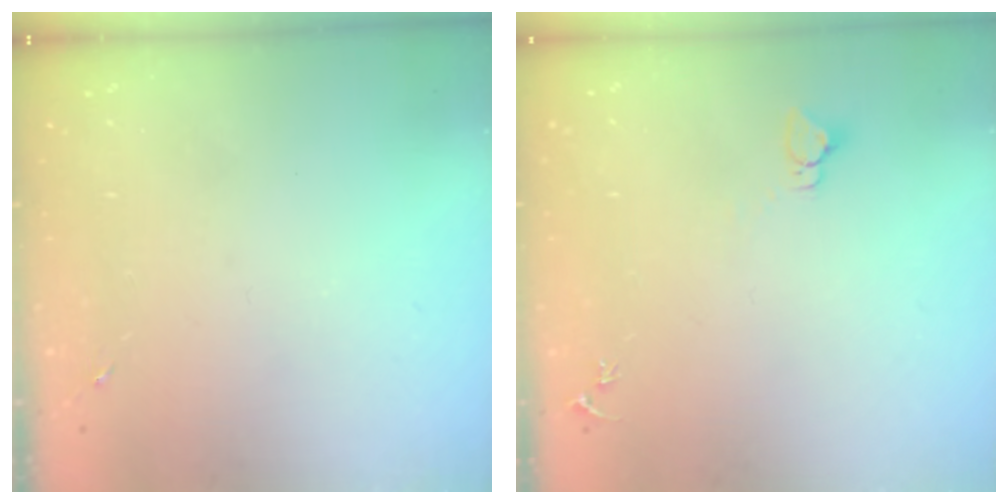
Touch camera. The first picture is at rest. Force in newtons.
{"total": 2.8, "press": 2.8, "slide": 0.2}